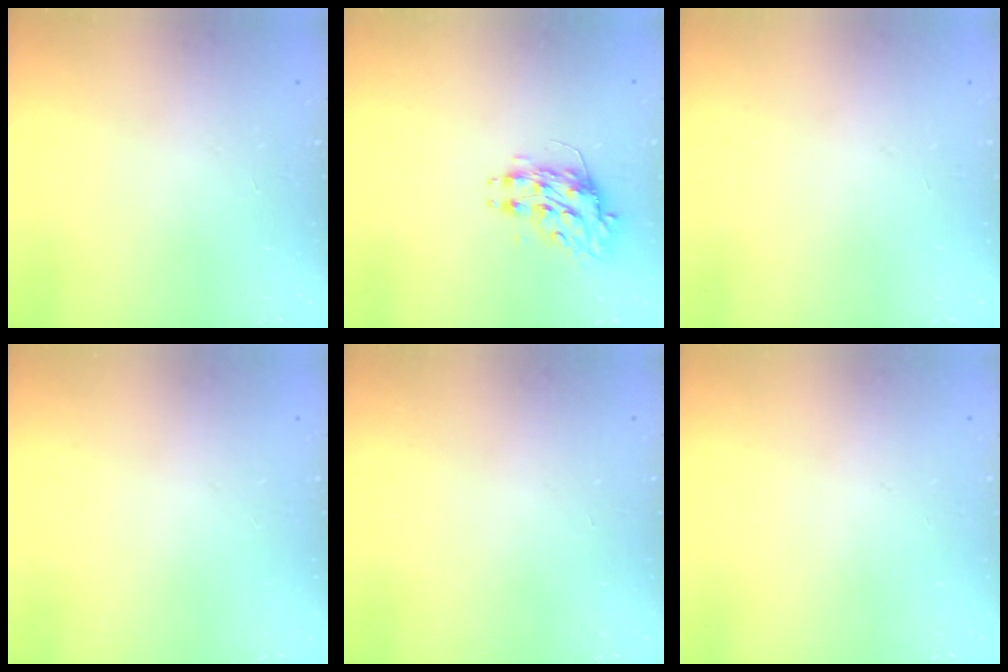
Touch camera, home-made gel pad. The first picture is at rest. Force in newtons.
{"total": 8.3, "press": 8.2, "slide": 0.6}
{"total": 0.0}
{"total": 0.0}
{"total": 0.0}
{"total": 0.0}